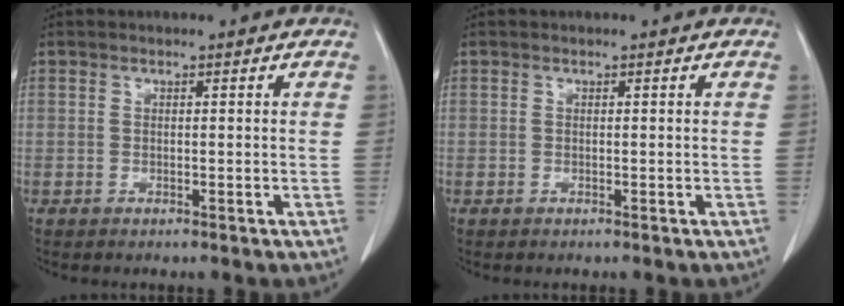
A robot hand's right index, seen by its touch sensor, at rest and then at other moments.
{"total": 0.0}